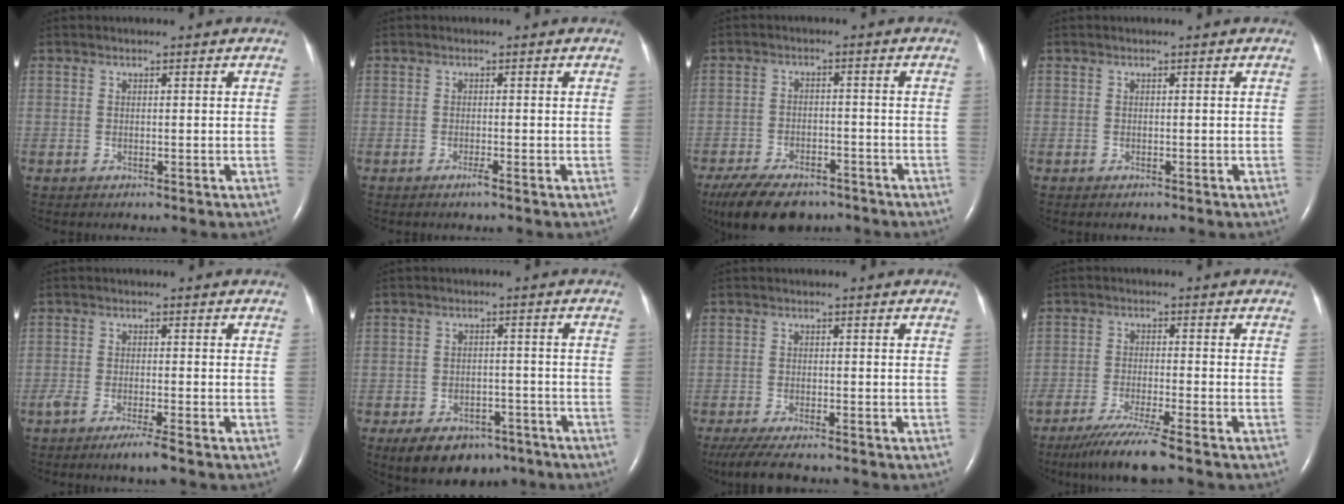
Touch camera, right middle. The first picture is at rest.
{"total": 0.9, "force": [-0.6, -0.2, 0.7], "torque": [-0.014, -0.001, -0.011]}
{"total": 12.2, "force": [-9.2, 5.4, 5.9], "torque": [-0.112, -0.010, -0.143]}
{"total": 0.0}
{"total": 3.7, "force": [-2.5, -0.1, 2.7], "torque": [-0.054, -0.011, -0.047]}
{"total": 9.7, "force": [-6.7, 5.6, 4.3], "torque": [-0.064, 0.008, -0.096]}
{"total": 7.0, "force": [-5.7, 1.0, 4.0], "torque": [-0.068, -0.018, -0.092]}
{"total": 7.5, "force": [-5.7, -0.8, 4.8], "torque": [-0.087, -0.025, -0.102]}